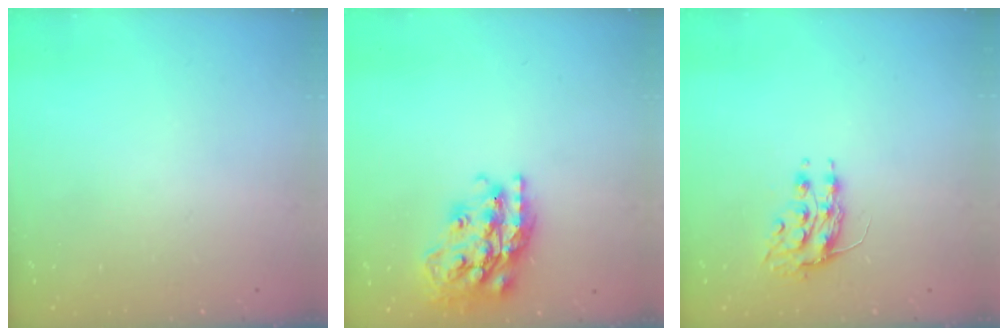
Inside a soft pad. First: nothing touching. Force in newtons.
{"total": 22.6, "press": 22.5, "slide": 1.7}
{"total": 8.1, "press": 8.1, "slide": 0.7}